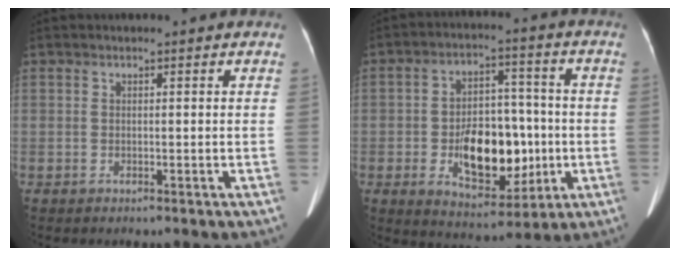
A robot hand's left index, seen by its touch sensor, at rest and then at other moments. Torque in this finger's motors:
{"motor_torque": [0.52, 0.08, 0.38, 0.05]}